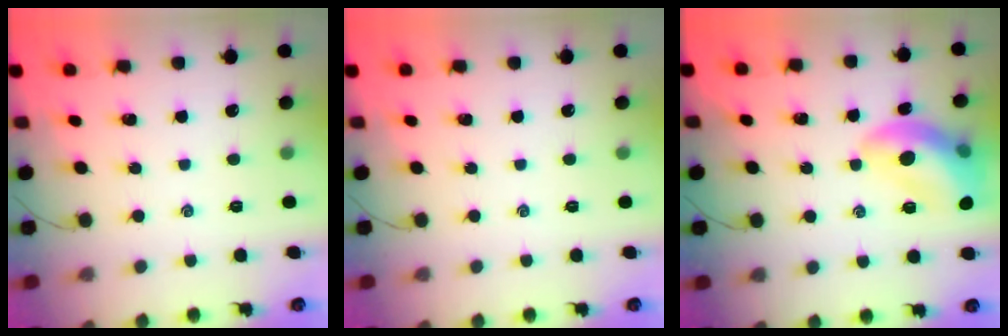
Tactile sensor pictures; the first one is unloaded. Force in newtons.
{"total": 0.0}
{"total": 15.8, "press": 15.6, "slide": 2.2}